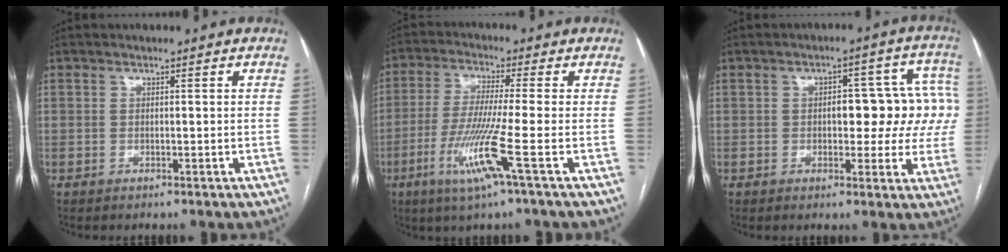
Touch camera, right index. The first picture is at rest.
{"total": 9.9, "force": [-3.8, -1.4, 9.0], "torque": [-0.182, -0.026, -0.081]}
{"total": 11.0, "force": [0.4, 5.2, 9.7], "torque": [-0.096, 0.042, 0.008]}